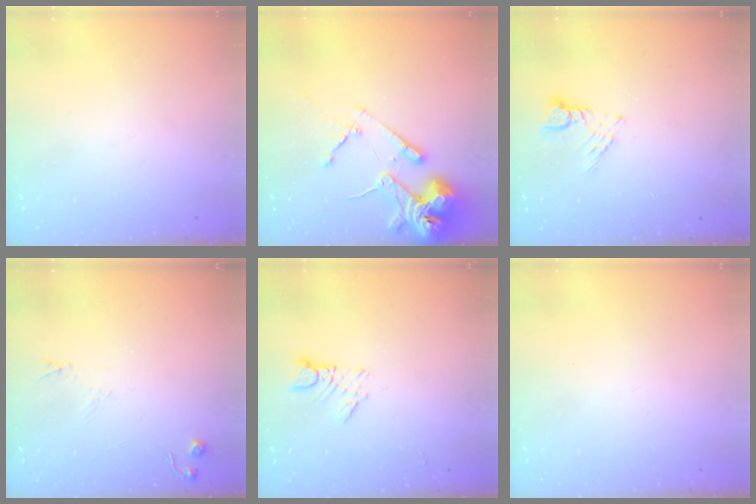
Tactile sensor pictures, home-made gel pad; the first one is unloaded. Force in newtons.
{"total": 13.9, "press": 13.8, "slide": 1.8}
{"total": 4.1, "press": 4.0, "slide": 0.5}
{"total": 4.9, "press": 4.8, "slide": 0.7}
{"total": 3.1, "press": 3.1, "slide": 0.2}
{"total": 0.0}